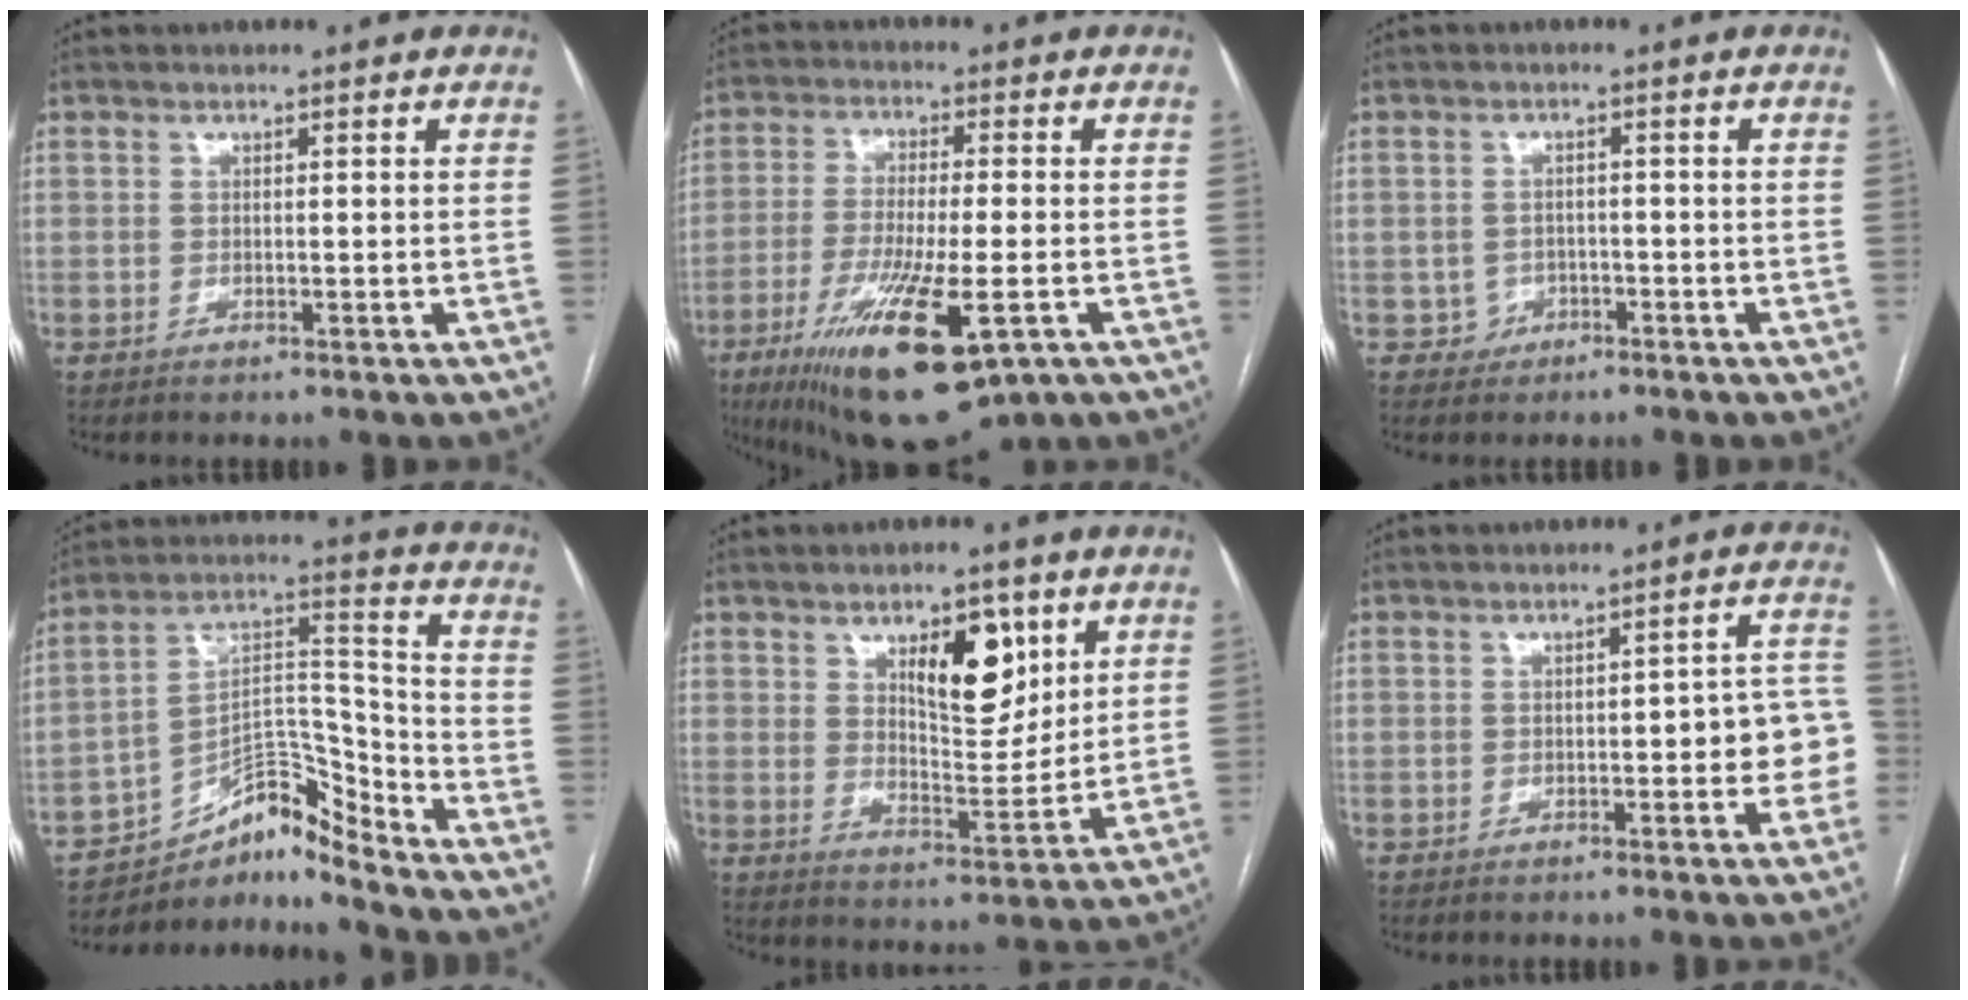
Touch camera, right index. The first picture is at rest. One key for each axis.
{"total": 16.7, "fx": -7.8, "fy": 3.4, "fz": 14.3, "tx": -0.253, "ty": -0.040, "tz": -0.122}
{"total": 2.4, "fx": -1.1, "fy": 2.1, "fz": -0.1, "tx": 0.011, "ty": 0.012, "tz": -0.018}
{"total": 9.4, "fx": -8.9, "fy": 1.5, "fz": 2.6, "tx": -0.041, "ty": 0.064, "tz": -0.154}
{"total": 10.1, "fx": 4.9, "fy": 3.9, "fz": 7.9, "tx": -0.124, "ty": -0.004, "tz": 0.085}
{"total": 7.1, "fx": -1.2, "fy": 2.1, "fz": 6.7, "tx": -0.063, "ty": 0.026, "tz": -0.014}